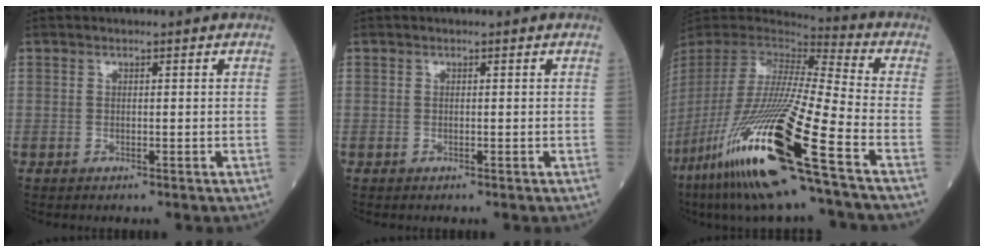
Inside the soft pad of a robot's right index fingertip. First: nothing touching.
{"total": 0.0}
{"total": 27.5, "force": [-14.4, 0.4, 23.5], "torque": [-0.492, -0.072, -0.276]}